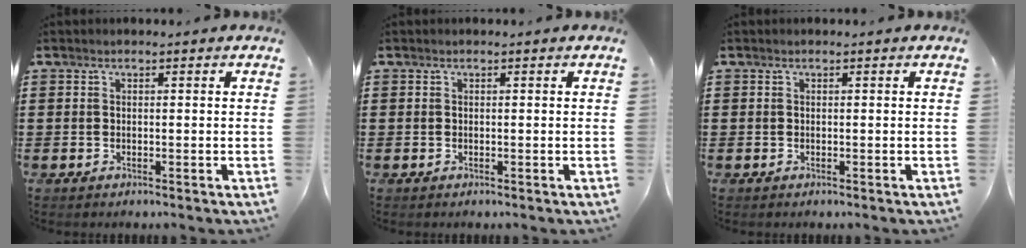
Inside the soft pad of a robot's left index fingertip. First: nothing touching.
{"total": 0.0}
{"total": 0.0}